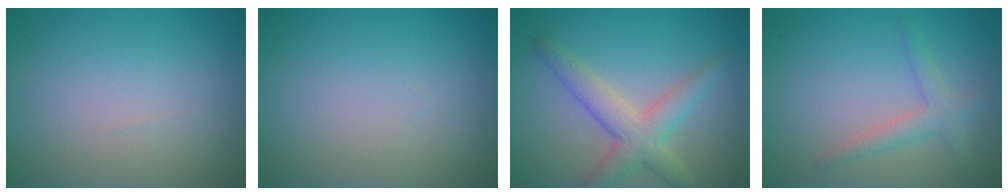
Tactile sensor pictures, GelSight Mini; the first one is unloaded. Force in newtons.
{"total": 0.0}
{"total": 4.4, "press": 4.4, "slide": 0.3}
{"total": 2.1, "press": 2.1, "slide": 0.1}